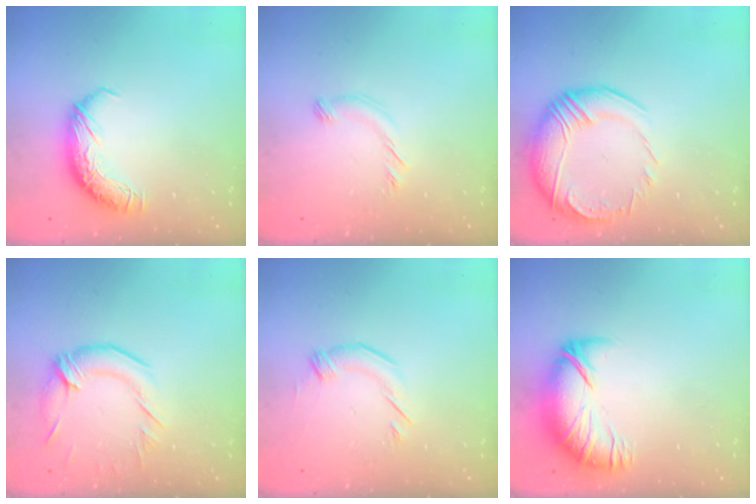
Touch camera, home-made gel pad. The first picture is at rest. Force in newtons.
{"total": 5.0, "press": 4.9, "slide": 0.9}
{"total": 6.3, "press": 4.2, "slide": 4.7}
{"total": 1.4, "press": 0.8, "slide": 1.1}
{"total": 2.7, "press": 2.4, "slide": 1.1}
{"total": 2.8, "press": 1.6, "slide": 2.2}